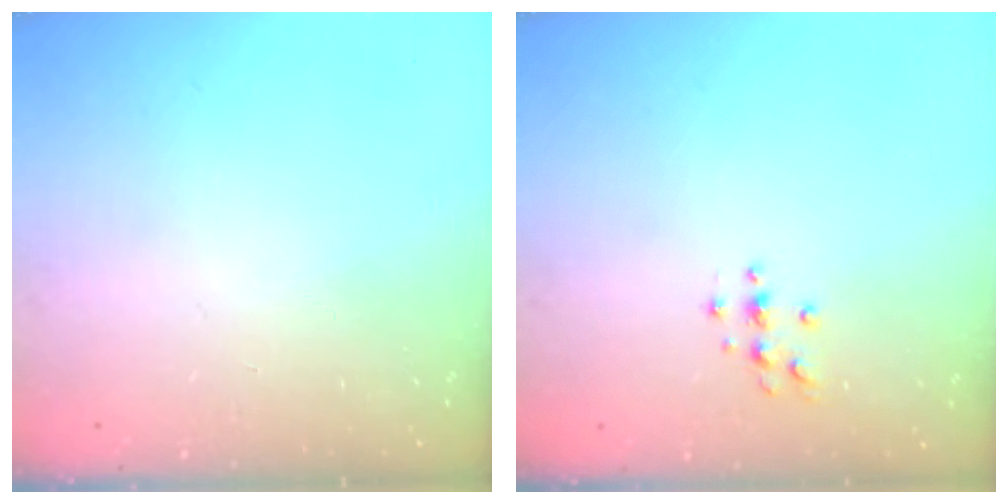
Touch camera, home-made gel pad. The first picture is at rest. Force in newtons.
{"total": 3.7, "press": 3.7, "slide": 0.5}